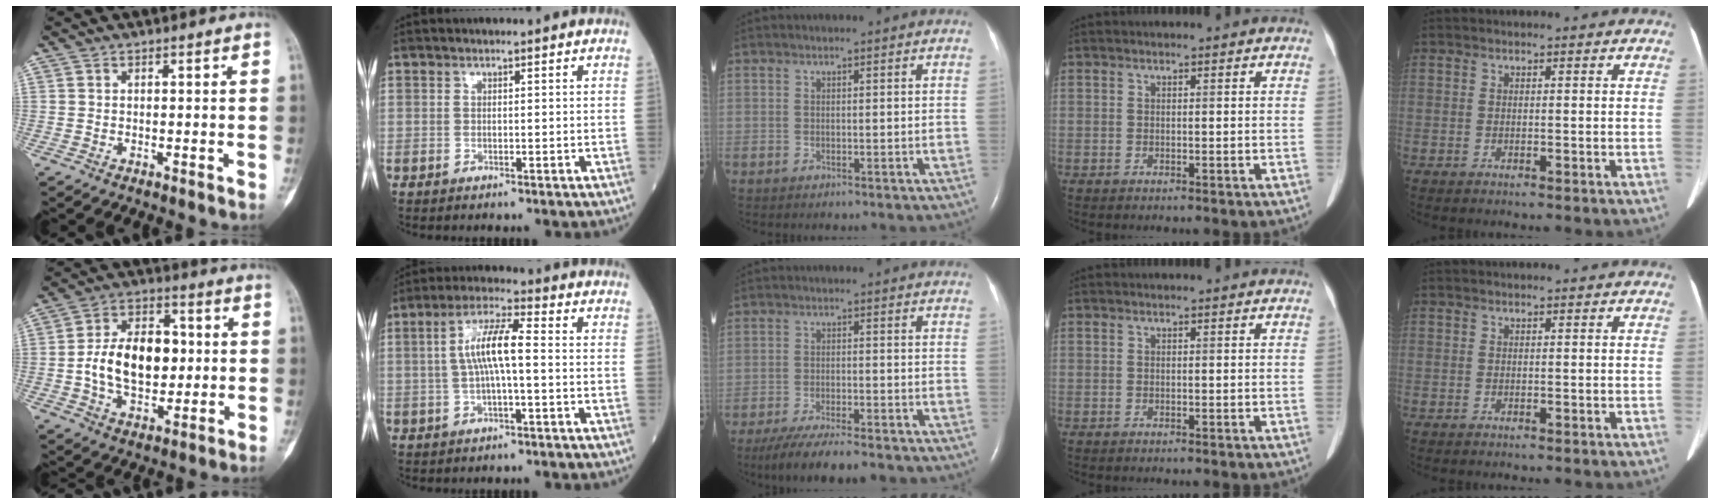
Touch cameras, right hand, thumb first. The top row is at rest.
{"thumb": {"total": 15.0, "force": [0.2, 9.5, 11.6], "torque": [-0.171, 0.019, 0.004]}, "index": {"total": 7.7, "force": [0.2, 1.3, 7.6], "torque": [-0.152, 0.019, 0.001]}, "middle": {"total": 10.9, "force": [-9.2, 1.6, 5.7], "torque": [-0.088, -0.023, -0.142]}}